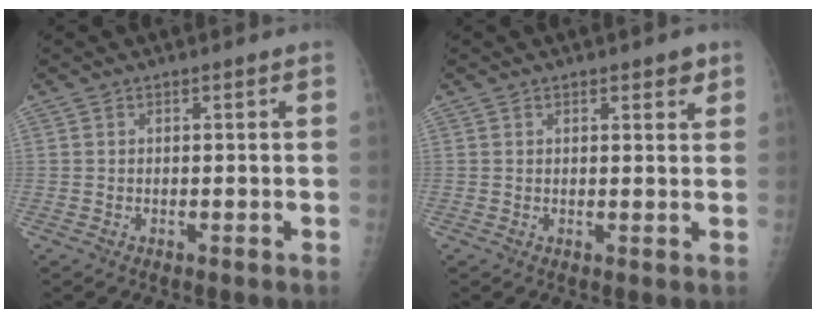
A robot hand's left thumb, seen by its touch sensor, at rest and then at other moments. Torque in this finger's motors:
{"motor_torque": [0.05, 0.24, 0.00, 0.14, 0.05]}